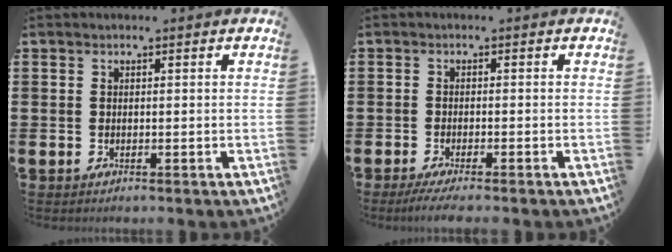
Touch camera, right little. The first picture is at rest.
{"total": 1.7, "force": [-1.2, 0.0, 1.2], "torque": [-0.018, 0.000, -0.022]}